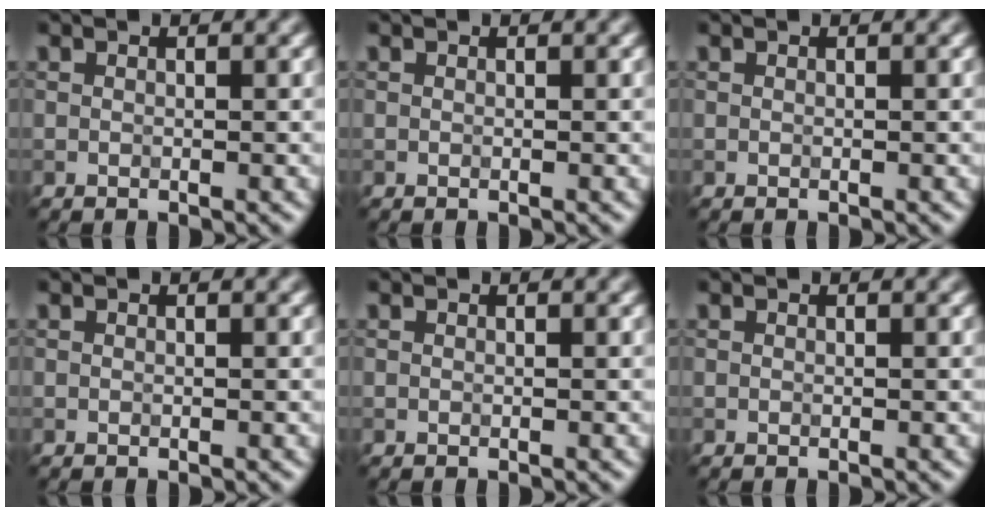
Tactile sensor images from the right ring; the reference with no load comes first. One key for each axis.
{"total": 0.0}
{"total": 0.0}
{"total": 0.0}
{"total": 0.0}
{"total": 0.0}